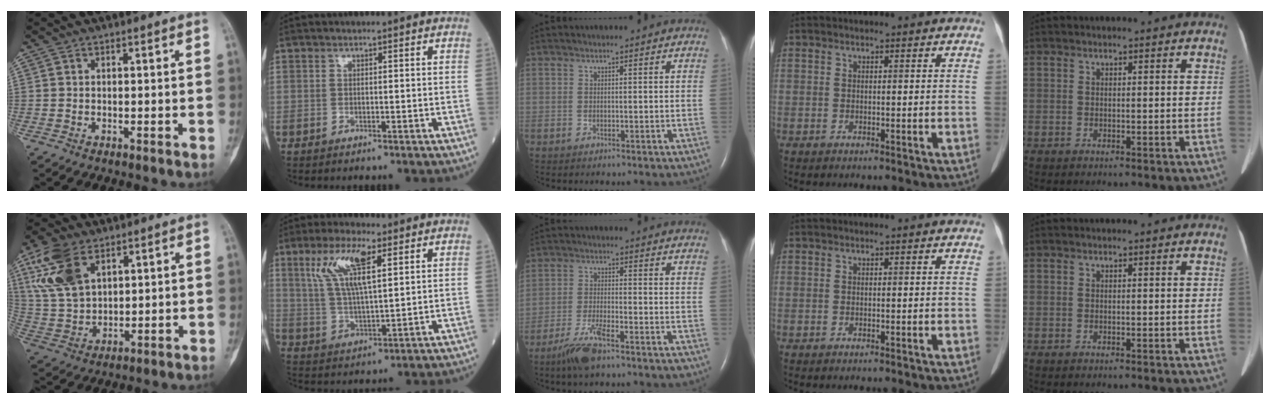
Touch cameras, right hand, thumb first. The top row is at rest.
{"thumb": {"total": 12.7, "force": [6.3, 7.4, 8.2], "torque": [-0.163, -0.014, 0.134]}, "index": {"total": 9.9, "force": [4.5, 2.1, 8.6], "torque": [-0.178, 0.009, 0.088]}, "middle": {"total": 7.1, "force": [-5.1, 0.8, 4.8], "torque": [-0.101, -0.013, -0.093]}}